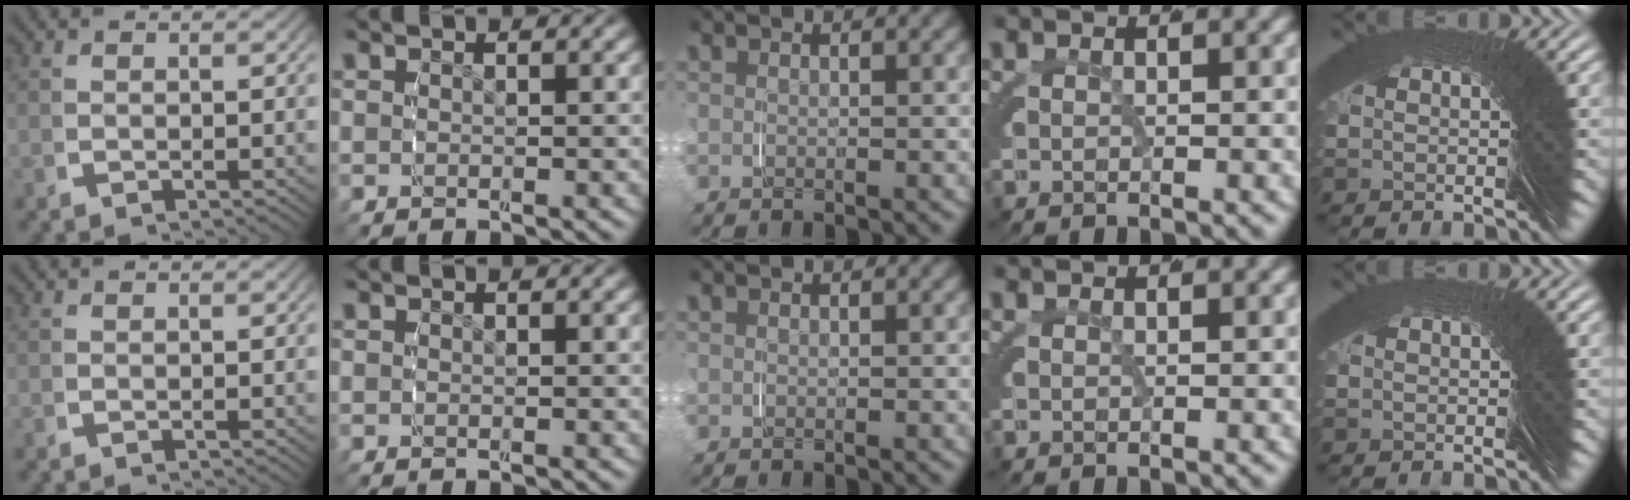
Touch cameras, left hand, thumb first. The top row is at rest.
{}